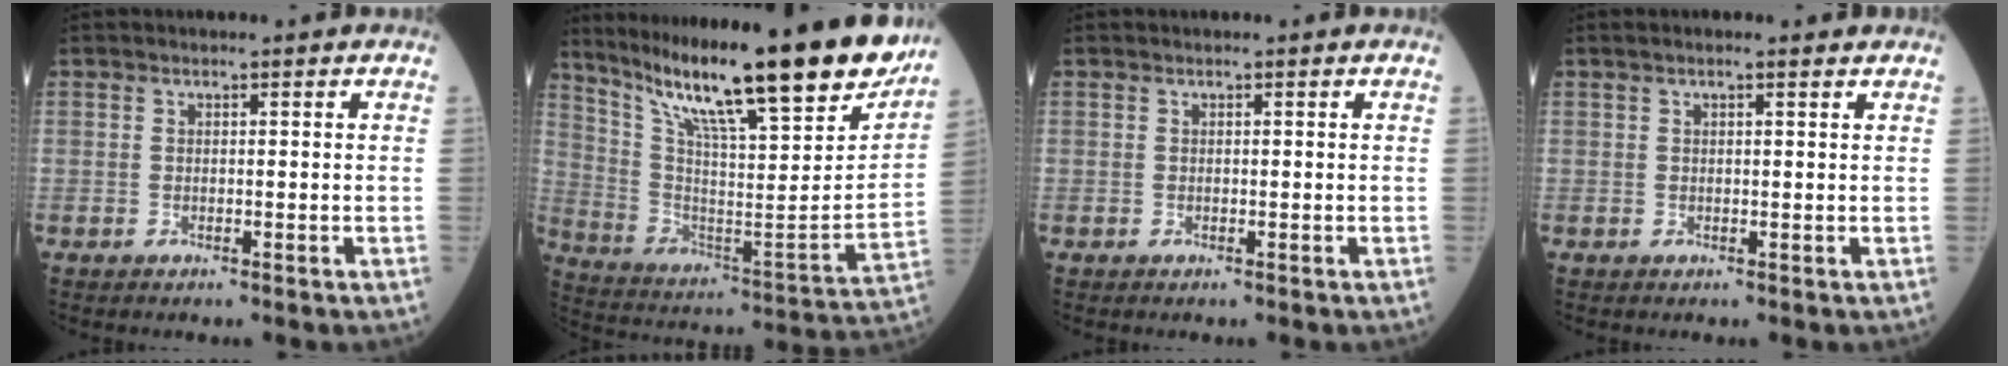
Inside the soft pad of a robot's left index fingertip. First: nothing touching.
{"total": 29.5, "force": [22.7, 2.9, 18.7], "torque": [-0.321, -0.046, 0.338]}
{"total": 0.0}
{"total": 2.2, "force": [1.8, 0.1, 1.4], "torque": [-0.022, 0.018, 0.023]}